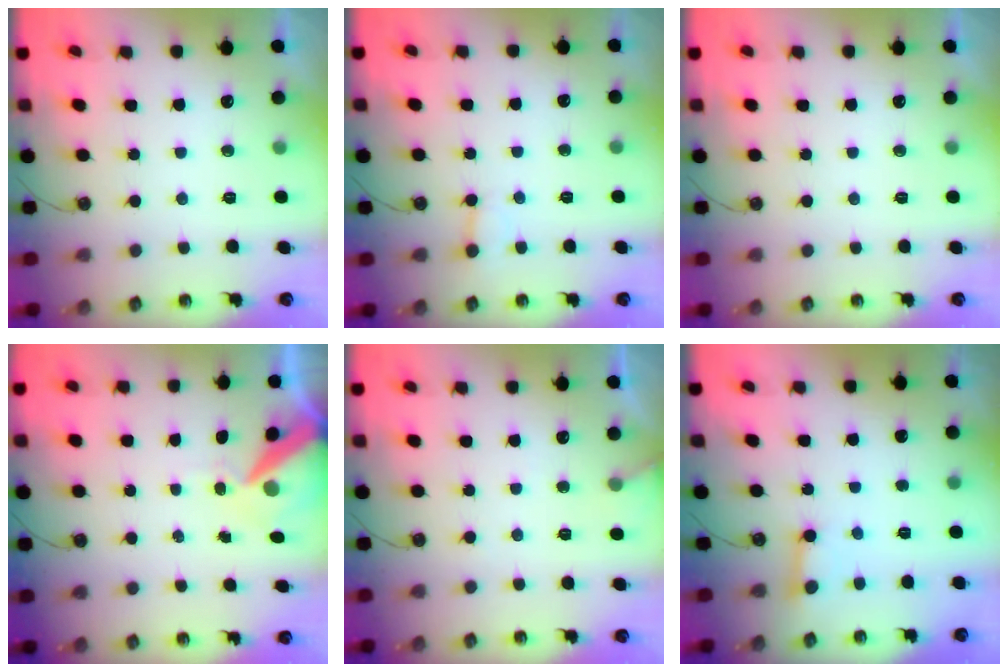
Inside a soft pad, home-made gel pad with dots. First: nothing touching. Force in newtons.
{"total": 3.6, "press": 3.6, "slide": 0.3}
{"total": 0.0}
{"total": 10.0, "press": 9.9, "slide": 1.4}
{"total": 6.8, "press": 6.8, "slide": 0.4}
{"total": 3.0, "press": 3.0, "slide": 0.2}